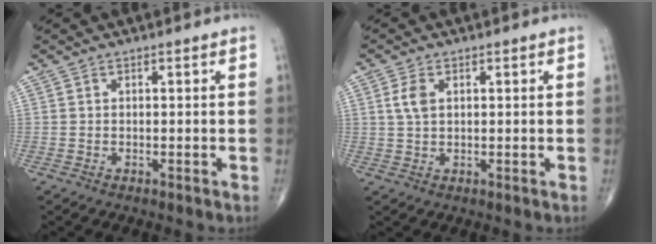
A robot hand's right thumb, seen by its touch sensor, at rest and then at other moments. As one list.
[{"total": 3.3, "force": [0.9, 2.0, 2.5], "torque": [-0.056, 0.002, 0.019]}]